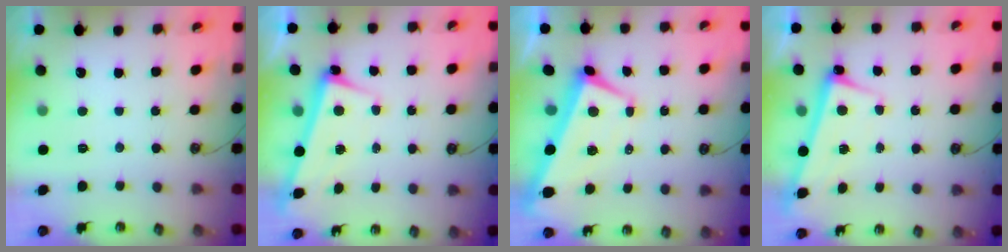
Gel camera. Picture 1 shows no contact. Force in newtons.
{"total": 2.6, "press": 2.4, "slide": 1.0}
{"total": 4.4, "press": 4.3, "slide": 1.1}
{"total": 2.7, "press": 2.6, "slide": 0.6}